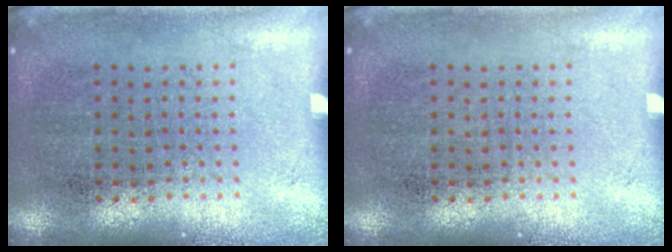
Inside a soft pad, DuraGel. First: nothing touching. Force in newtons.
{"total": 0.0}